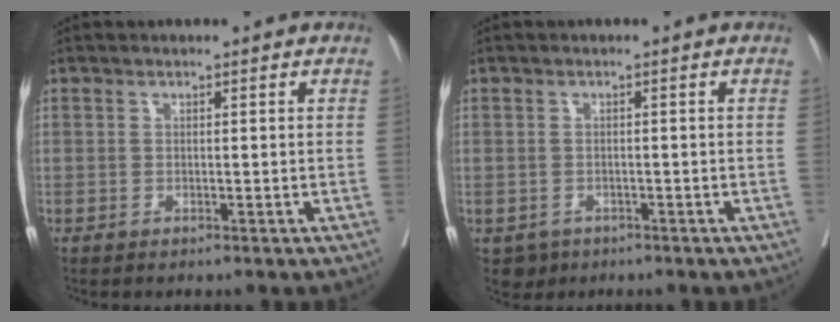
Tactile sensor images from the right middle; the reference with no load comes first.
{"total": 2.7, "force": [-1.6, 2.2, 0.4], "torque": [-0.002, 0.003, -0.023]}